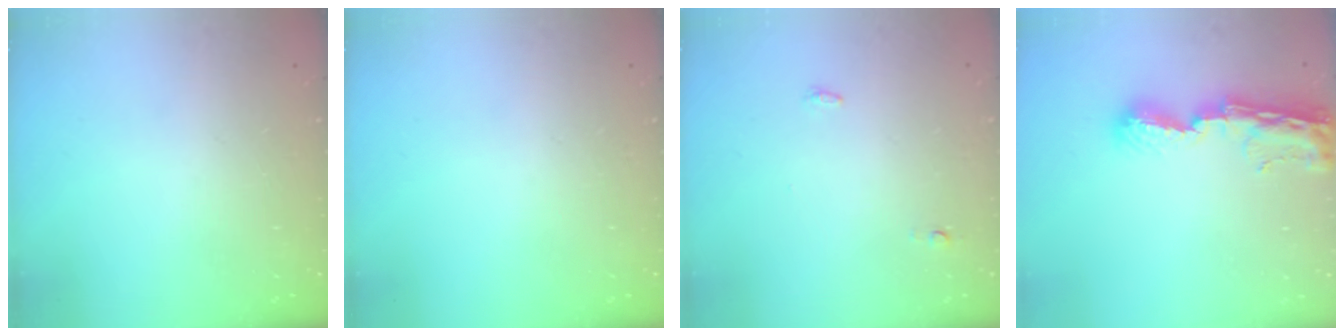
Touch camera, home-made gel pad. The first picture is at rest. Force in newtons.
{"total": 0.0}
{"total": 7.3, "press": 3.8, "slide": 6.3}
{"total": 9.8, "press": 9.7, "slide": 1.0}